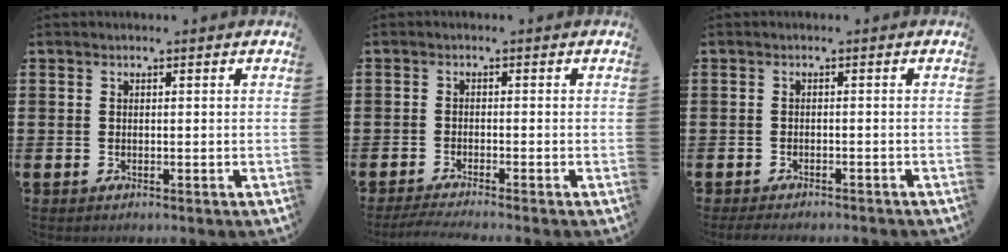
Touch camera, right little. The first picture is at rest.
{"total": 1.7, "force": [-1.4, 0.0, 1.0], "torque": [-0.015, 0.002, -0.026]}
{"total": 1.2, "force": [-1.1, 0.1, 0.4], "torque": [-0.009, 0.001, -0.022]}